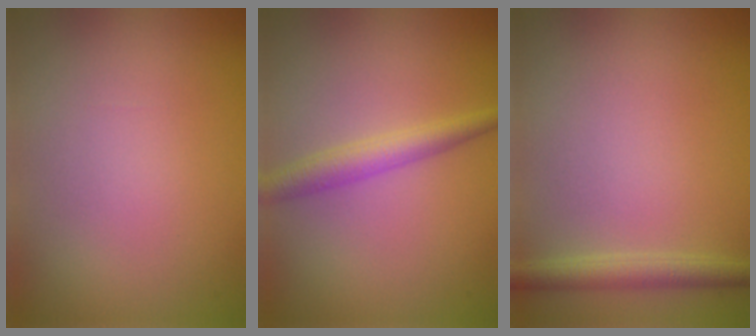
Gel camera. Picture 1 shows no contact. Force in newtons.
{"total": 2.5, "press": 2.5, "slide": 0.0}
{"total": 2.3, "press": 2.3, "slide": 0.1}